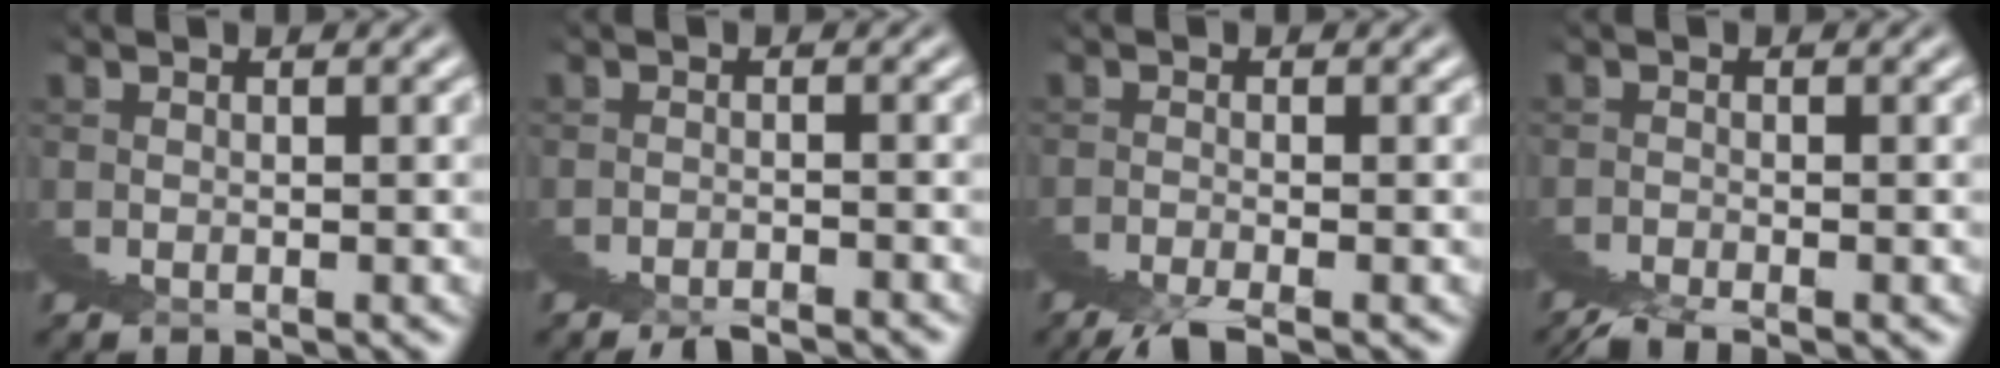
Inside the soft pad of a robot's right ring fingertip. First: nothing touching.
{"total": 1.9, "force": [-0.7, -1.4, -0.9], "torque": [0.029, 0.018, -0.018]}
{"total": 1.9, "force": [-0.2, -1.7, 0.8], "torque": [-0.005, 0.018, -0.009]}
{"total": 2.3, "force": [-0.7, -2.1, -0.7], "torque": [0.019, 0.010, -0.012]}